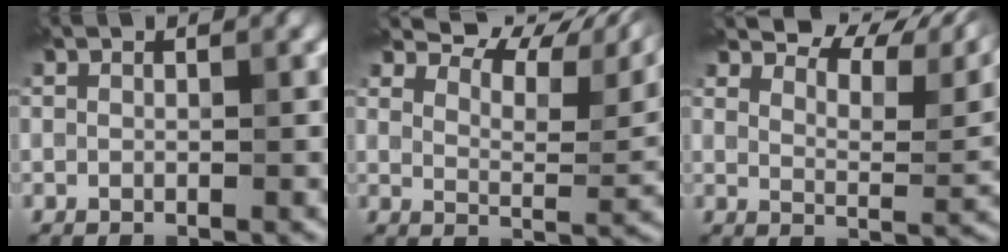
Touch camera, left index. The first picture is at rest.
{"total": 10.5, "force": [8.7, 3.0, 5.0], "torque": [-0.082, 0.012, 0.128]}
{"total": 9.1, "force": [7.6, 2.5, 4.3], "torque": [-0.063, 0.012, 0.109]}